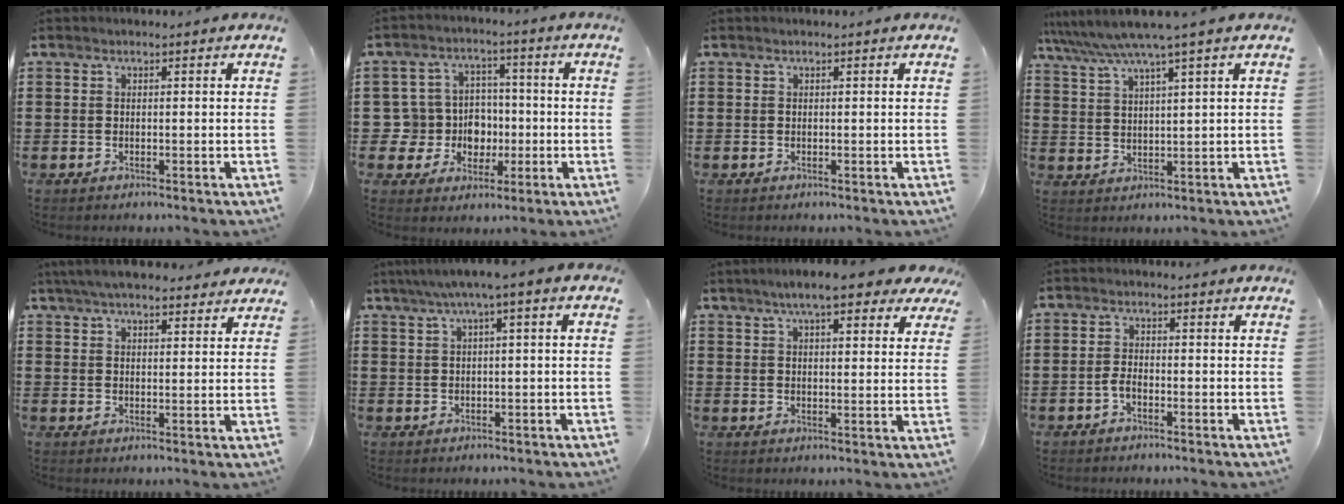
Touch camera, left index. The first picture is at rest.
{"total": 7.8, "force": [-0.3, 7.5, 1.9], "torque": [-0.066, 0.006, 0.003]}
{"total": 0.0}
{"total": 5.2, "force": [4.0, -0.6, 3.3], "torque": [-0.076, -0.017, 0.067]}
{"total": 5.4, "force": [4.8, 1.1, 2.2], "torque": [-0.055, -0.003, 0.090]}
{"total": 3.0, "force": [0.0, 0.1, 3.0], "torque": [-0.055, 0.001, -0.004]}
{"total": 7.6, "force": [5.9, 1.5, 4.7], "torque": [-0.089, -0.007, 0.103]}
{"total": 1.9, "force": [-1.0, 0.8, 1.5], "torque": [-0.037, 0.001, -0.022]}